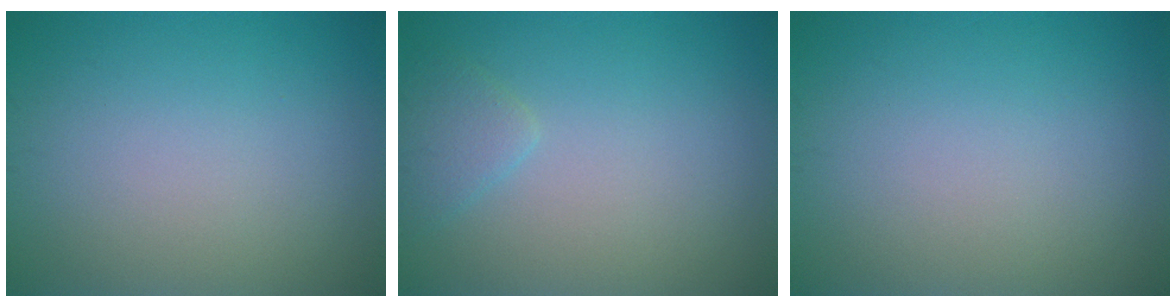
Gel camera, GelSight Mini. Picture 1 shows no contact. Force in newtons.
{"total": 1.5, "press": 1.5, "slide": 0.0}
{"total": 0.0}